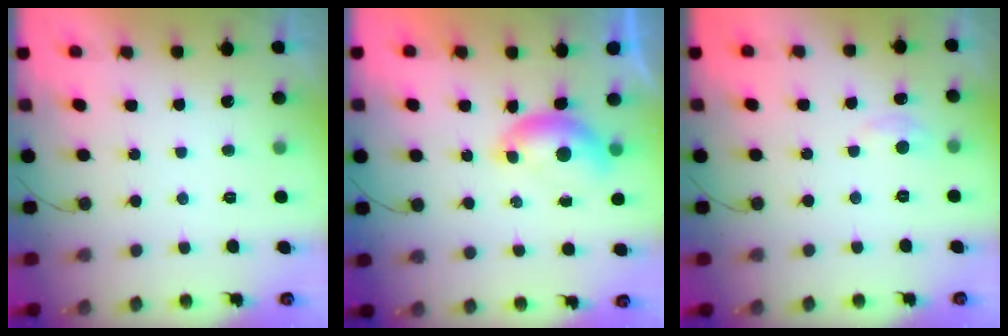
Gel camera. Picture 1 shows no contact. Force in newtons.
{"total": 6.0, "press": 6.0, "slide": 0.8}
{"total": 3.5, "press": 3.4, "slide": 0.4}